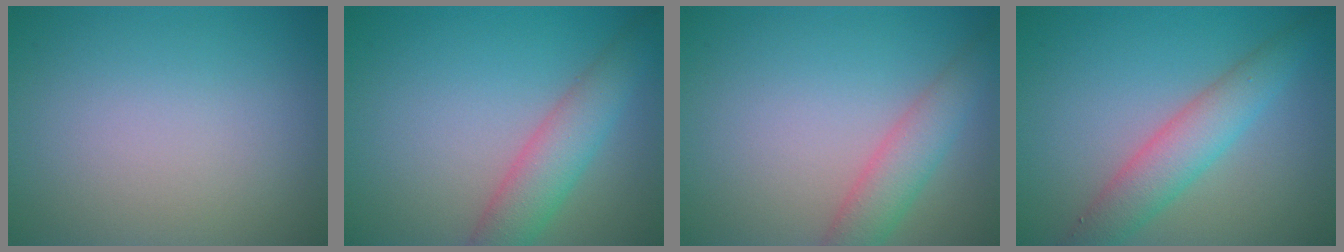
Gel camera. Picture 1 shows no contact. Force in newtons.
{"total": 4.3, "press": 4.3, "slide": 0.2}
{"total": 3.3, "press": 3.3, "slide": 0.2}
{"total": 4.3, "press": 4.3, "slide": 0.1}